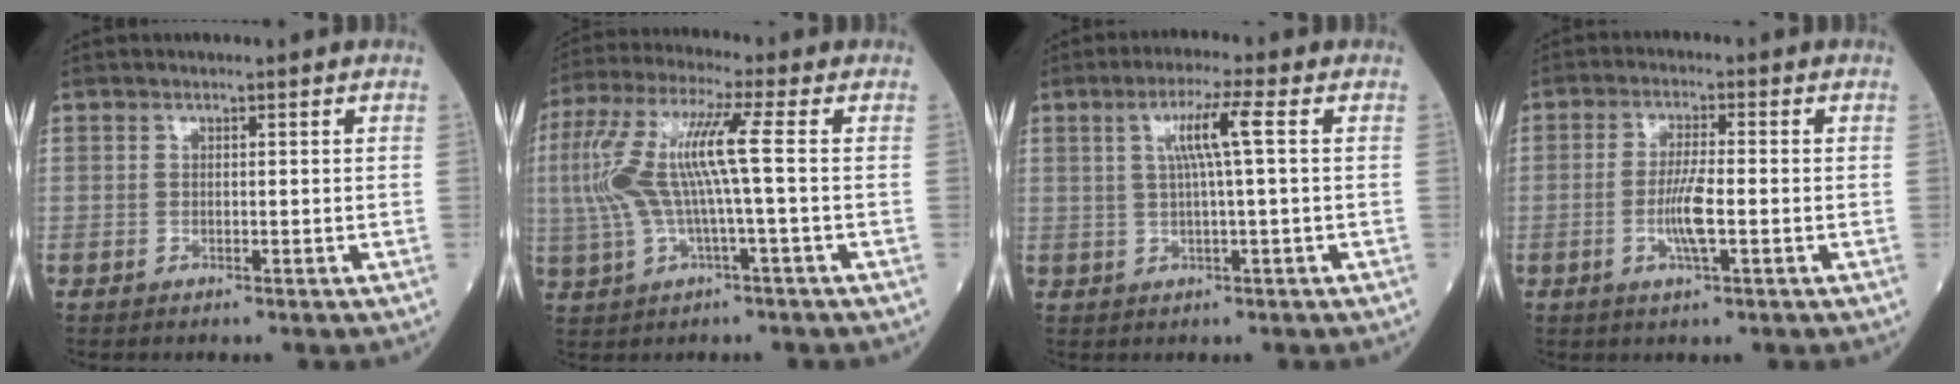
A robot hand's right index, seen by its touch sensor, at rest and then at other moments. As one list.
[{"total": 12.4, "force": [0.6, 0.6, 12.3], "torque": [-0.270, 0.025, 0.006]}, {"total": 5.6, "force": [1.3, -0.8, 5.4], "torque": [-0.102, 0.007, 0.026]}, {"total": 5.2, "force": [-1.2, 0.4, 5.1], "torque": [-0.102, -0.007, -0.024]}]